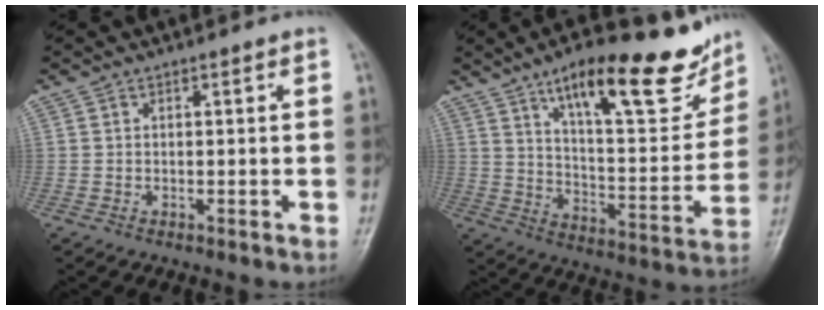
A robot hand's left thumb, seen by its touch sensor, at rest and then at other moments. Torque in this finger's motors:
{"motor_torque": [0.22, 0.33, 1.47, -1.30, 0.19]}